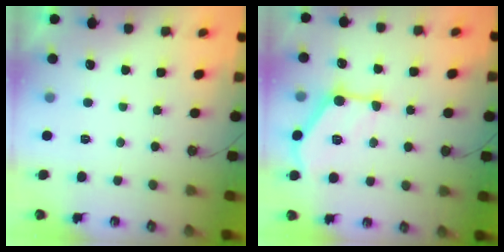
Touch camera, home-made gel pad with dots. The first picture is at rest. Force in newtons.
{"total": 13.6, "press": 13.6, "slide": 0.7}